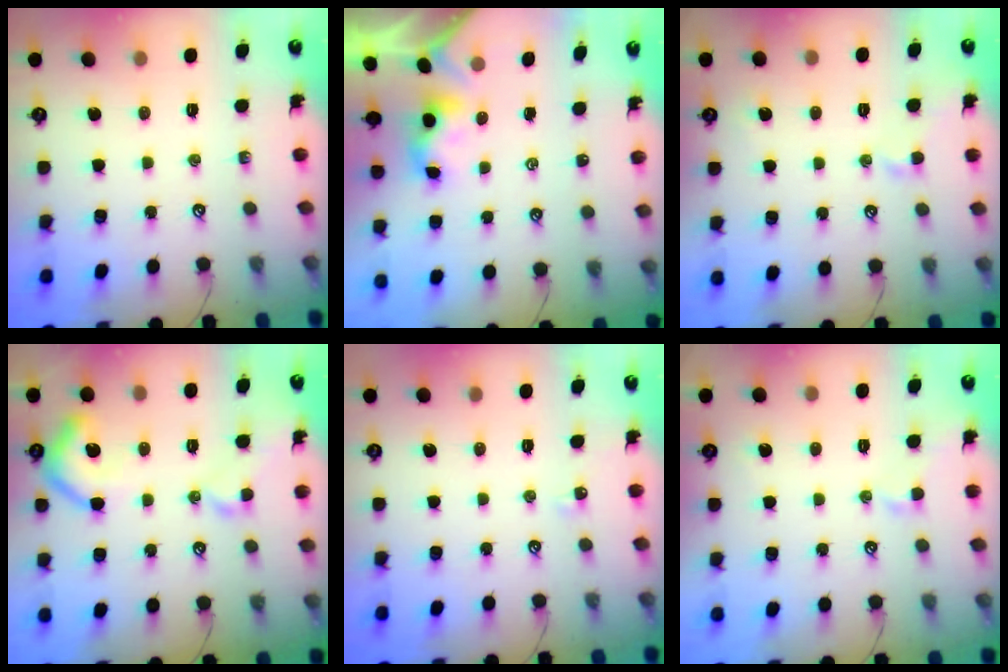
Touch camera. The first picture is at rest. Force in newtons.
{"total": 1.0, "press": 0.9, "slide": 0.4}
{"total": 1.0, "press": 0.9, "slide": 0.3}
{"total": 9.4, "press": 9.3, "slide": 1.3}
{"total": 2.9, "press": 2.9, "slide": 0.4}
{"total": 1.4, "press": 1.4, "slide": 0.1}